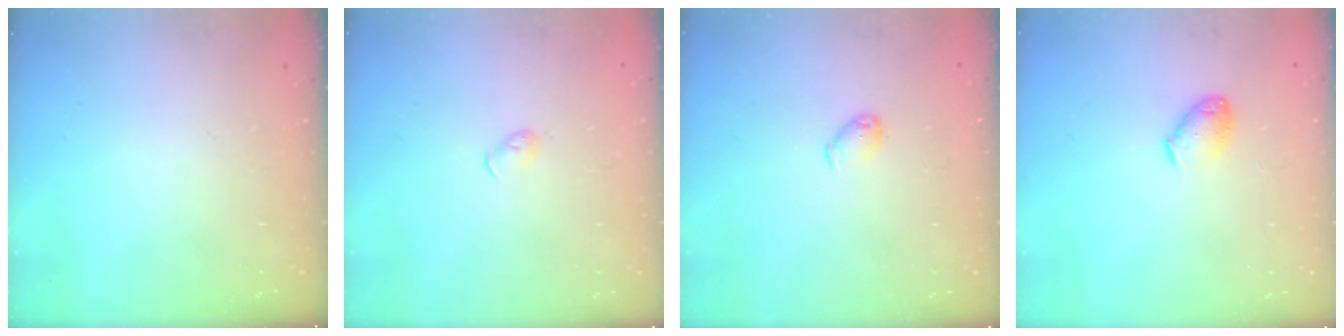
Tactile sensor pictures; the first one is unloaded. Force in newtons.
{"total": 3.3, "press": 3.2, "slide": 0.7}
{"total": 3.5, "press": 3.5, "slide": 0.6}
{"total": 7.3, "press": 7.3, "slide": 0.8}